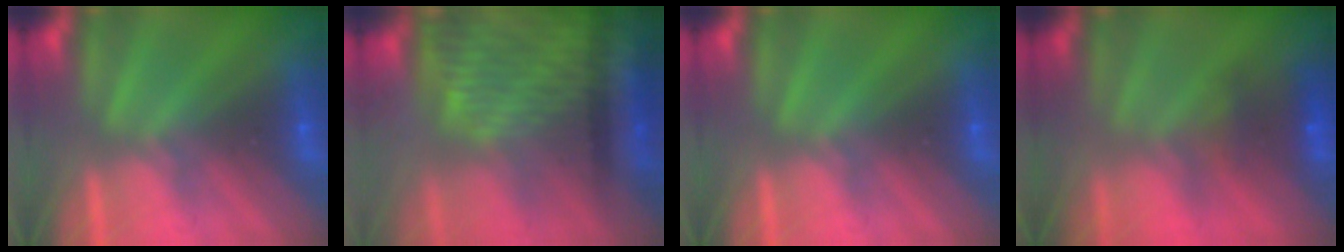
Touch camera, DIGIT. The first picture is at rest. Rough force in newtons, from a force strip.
{"total": 3.6}
{"total": 0.0}
{"total": 4.7}